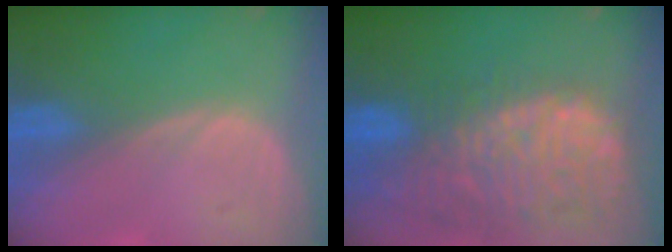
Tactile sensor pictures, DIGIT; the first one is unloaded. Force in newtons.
{"total": 14.2, "press": 11.7, "slide": 8.0}